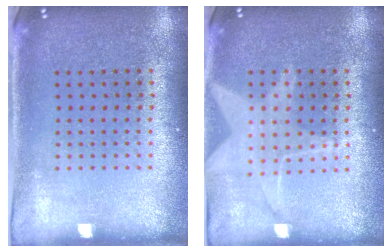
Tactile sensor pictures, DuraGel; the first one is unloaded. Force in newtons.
{"total": 1.5, "press": 1.3, "slide": 0.6}